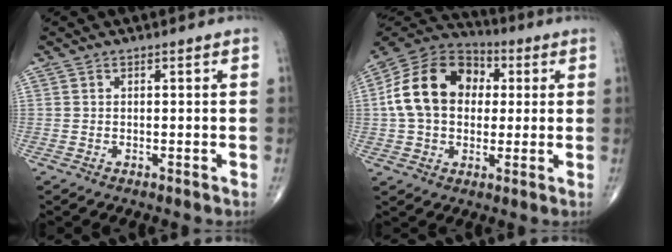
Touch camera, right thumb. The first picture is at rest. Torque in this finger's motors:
{"motor_torque": [1.74, 1.71, 1.62, 0.14, 0.51]}